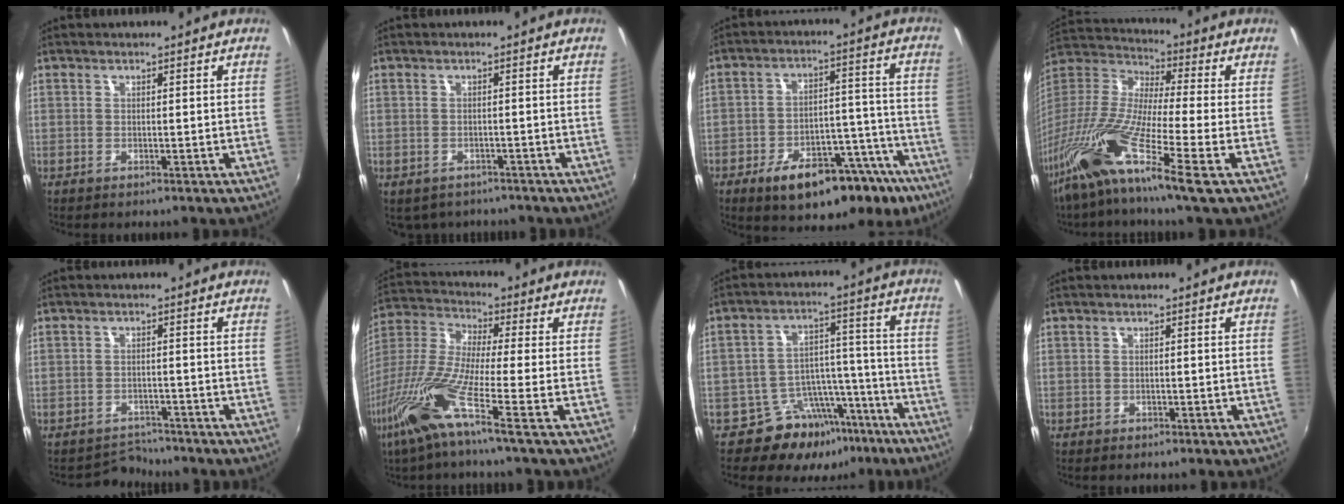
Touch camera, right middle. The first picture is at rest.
{"total": 4.7, "force": [-3.7, 2.6, 1.3], "torque": [-0.036, -0.021, -0.047]}
{"total": 20.1, "force": [-13.1, 8.9, 12.4], "torque": [-0.188, 0.009, -0.168]}
{"total": 18.5, "force": [-11.0, 0.2, 14.9], "torque": [-0.281, -0.044, -0.218]}
{"total": 3.7, "force": [-3.5, 1.0, -0.8], "torque": [0.004, 0.006, -0.060]}
{"total": 13.1, "force": [-6.9, -0.7, 11.1], "torque": [-0.229, -0.020, -0.148]}
{"total": 13.3, "force": [-8.7, 8.9, 4.6], "torque": [-0.081, 0.041, -0.109]}
{"total": 0.8, "force": [-0.6, 0.6, 0.2], "torque": [-0.006, -0.003, -0.007]}